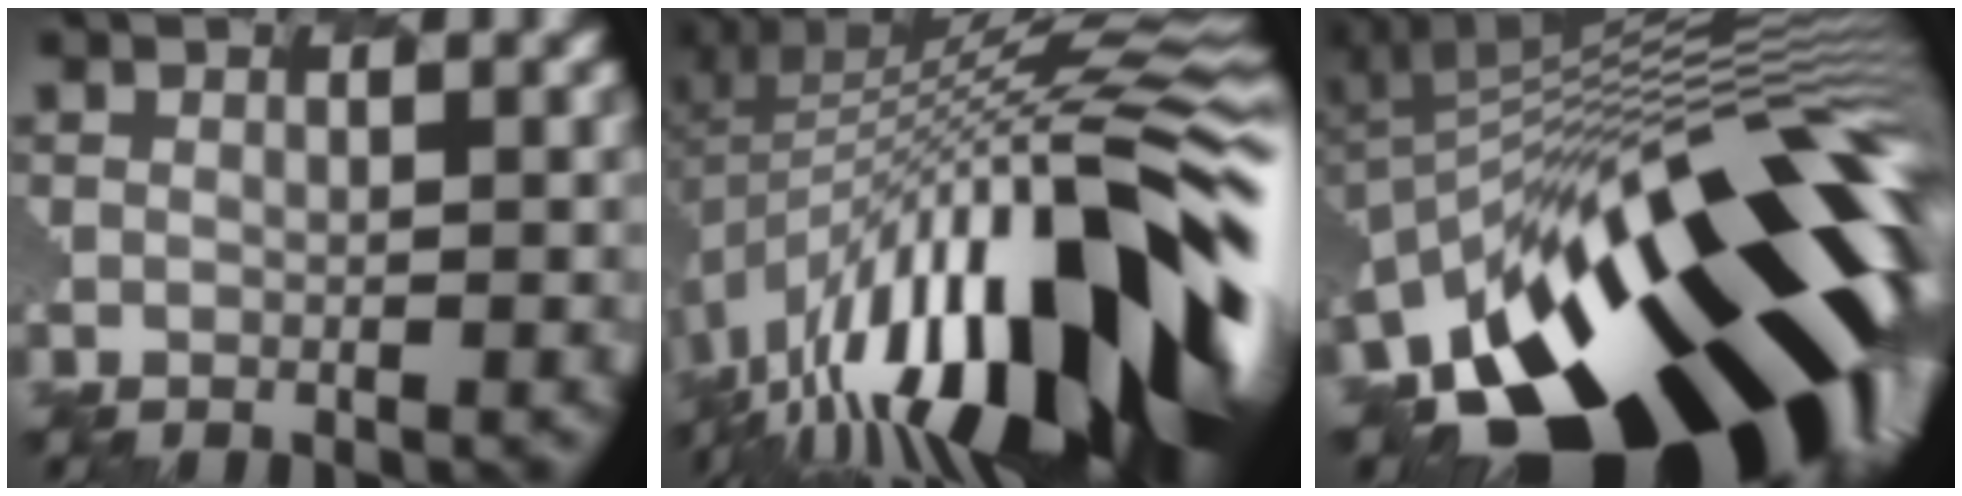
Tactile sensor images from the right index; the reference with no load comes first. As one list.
[{"total": 17.9, "force": [-5.9, 6.8, 15.4], "torque": [-0.217, 0.015, -0.112]}, {"total": 18.8, "force": [-8.3, 9.6, 13.9], "torque": [-0.244, -0.043, -0.126]}]